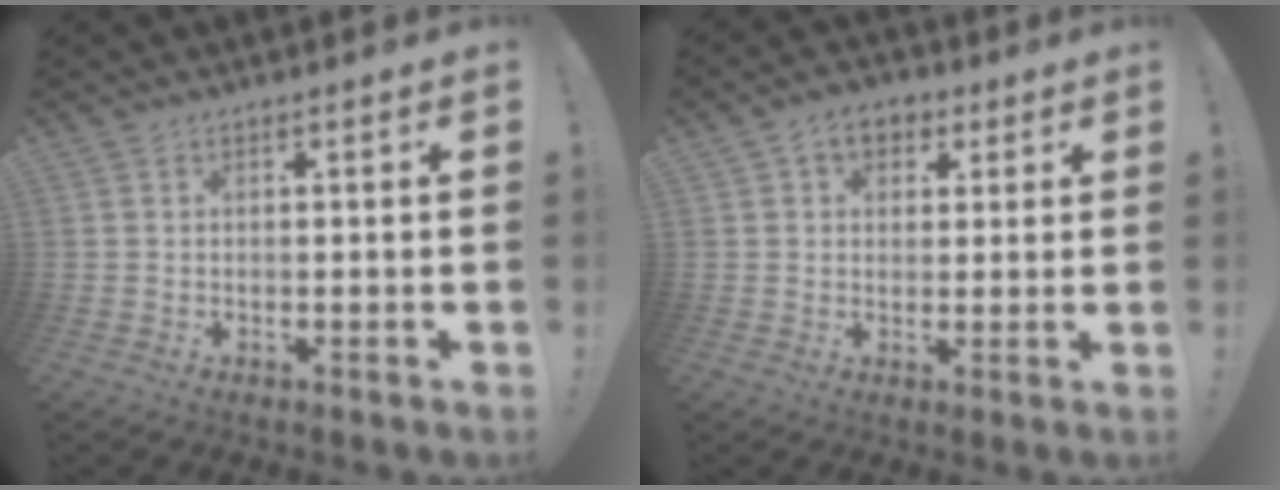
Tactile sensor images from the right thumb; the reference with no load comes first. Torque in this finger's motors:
{"motor_torque": [0.08, 0.09, 0.09, 0.49, 0.03]}